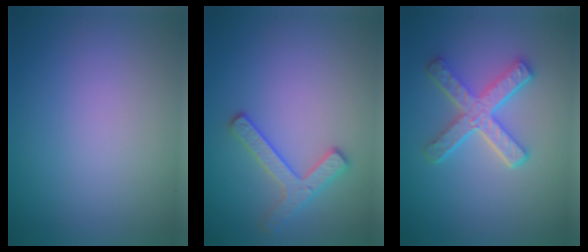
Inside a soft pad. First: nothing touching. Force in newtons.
{"total": 2.5, "press": 2.5, "slide": 0.4}
{"total": 4.7, "press": 3.7, "slide": 2.8}